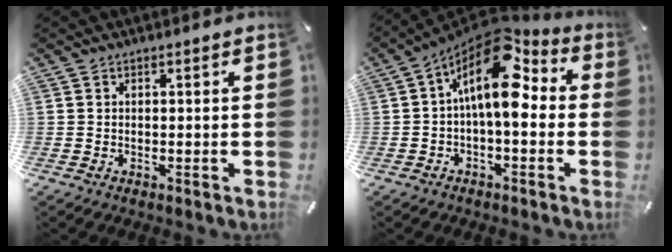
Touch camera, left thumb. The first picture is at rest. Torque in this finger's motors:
{"motor_torque": [0.45, 1.53, 2.33, -0.44, 0.67]}